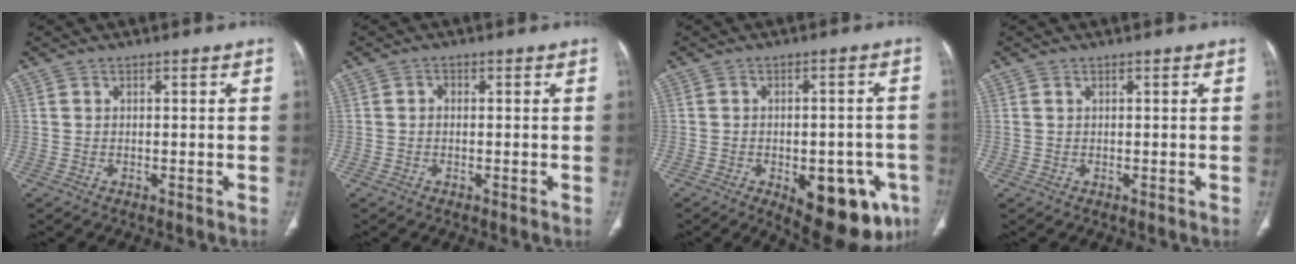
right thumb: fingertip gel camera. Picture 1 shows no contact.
{"total": 0.9, "force": [-0.1, 0.6, 0.6], "torque": [-0.008, 0.003, -0.005]}
{"total": 15.9, "force": [-6.6, 7.6, 12.3], "torque": [-0.109, 0.018, -0.068]}
{"total": 0.5, "force": [0.2, 0.3, 0.4], "torque": [-0.010, 0.010, 0.008]}